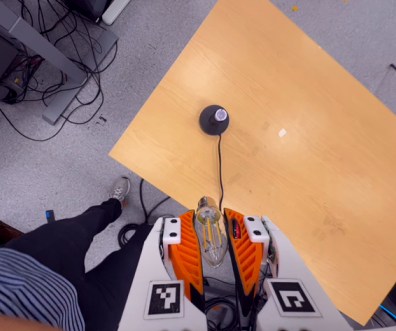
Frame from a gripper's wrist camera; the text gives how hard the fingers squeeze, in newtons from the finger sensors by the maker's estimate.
{"total": 21.8, "left": 24.6, "right": 19.1}